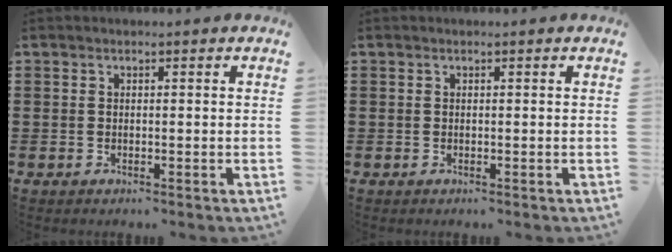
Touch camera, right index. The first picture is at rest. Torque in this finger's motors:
{"motor_torque": [0.00, 0.00, 0.00, 0.00]}